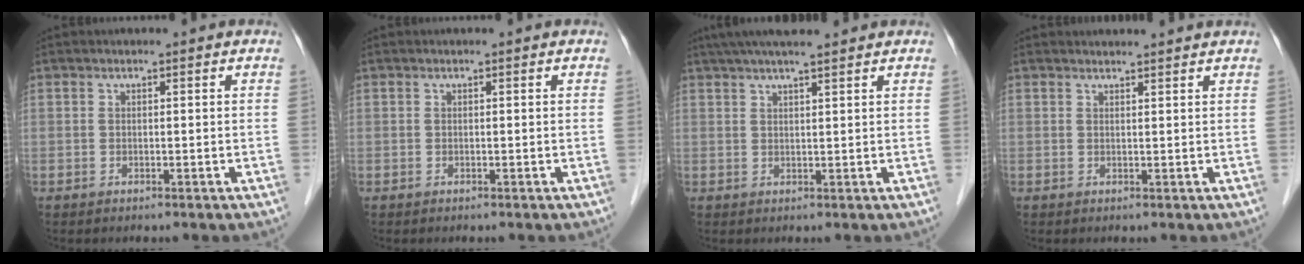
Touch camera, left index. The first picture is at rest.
{"total": 0.0}
{"total": 9.2, "force": [7.7, 0.6, 5.1], "torque": [-0.080, 0.035, 0.113]}
{"total": 3.5, "force": [3.4, -0.1, 0.6], "torque": [-0.011, 0.009, 0.040]}